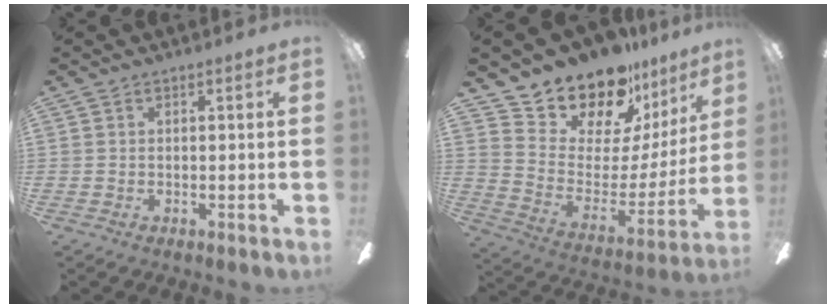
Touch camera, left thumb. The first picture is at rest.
{"total": 16.8, "force": [15.0, 6.4, 3.8], "torque": [-0.082, -0.138, 0.266]}